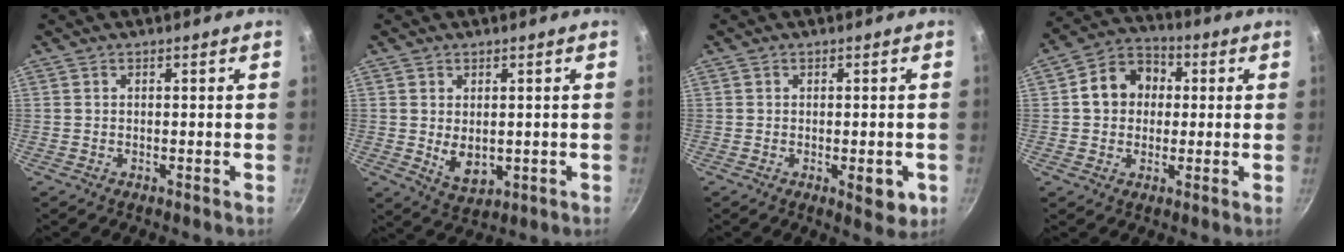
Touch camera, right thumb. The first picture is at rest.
{"total": 5.5, "force": [0.1, 3.6, 4.1], "torque": [-0.061, -0.015, 0.014]}
{"total": 4.9, "force": [-1.4, 2.4, 4.1], "torque": [-0.034, 0.003, -0.014]}
{"total": 10.2, "force": [1.2, 8.6, 5.3], "torque": [-0.050, 0.022, 0.003]}